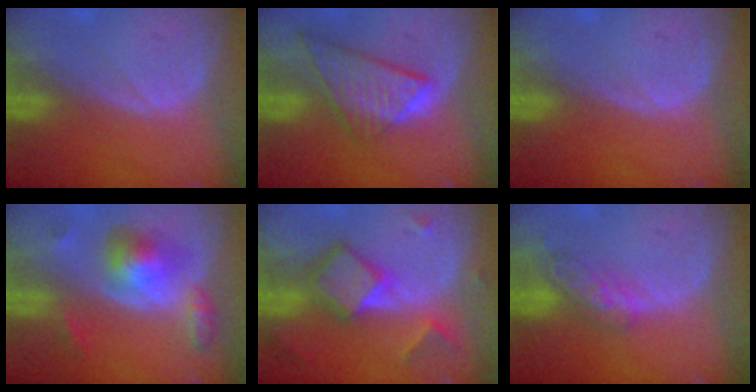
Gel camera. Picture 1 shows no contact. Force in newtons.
{"total": 8.6, "press": 7.4, "slide": 4.4}
{"total": 0.0}
{"total": 6.5, "press": 6.5, "slide": 0.4}
{"total": 7.4, "press": 7.4, "slide": 0.5}
{"total": 5.3, "press": 4.8, "slide": 2.1}